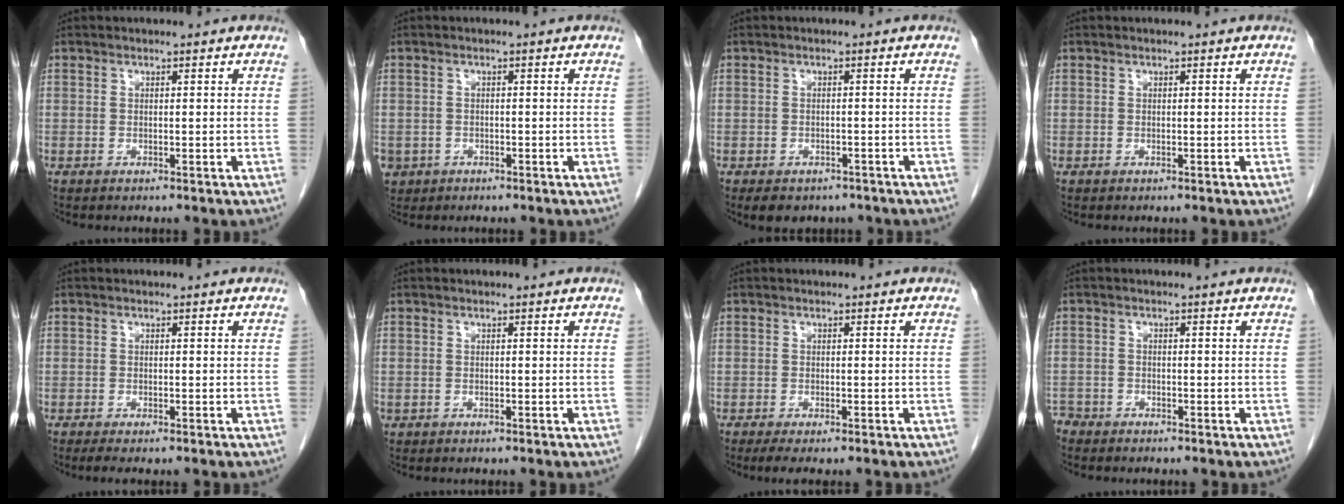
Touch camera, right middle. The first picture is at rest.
{"total": 3.5, "force": [-1.8, 3.0, 0.6], "torque": [-0.009, 0.003, -0.027]}
{"total": 6.6, "force": [-5.0, 3.6, 2.4], "torque": [-0.026, 0.005, -0.062]}
{"total": 0.0}
{"total": 2.6, "force": [-2.0, 0.6, 1.6], "torque": [-0.025, -0.008, -0.027]}
{"total": 0.0}
{"total": 3.4, "force": [-2.5, 0.9, 2.2], "torque": [-0.036, -0.010, -0.035]}
{"total": 2.9, "force": [-2.6, 1.3, 0.2], "torque": [-0.003, 0.000, -0.047]}